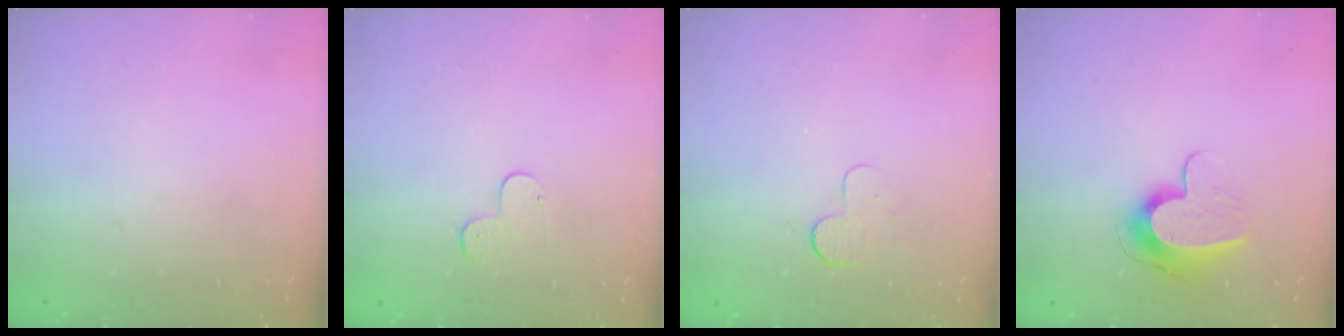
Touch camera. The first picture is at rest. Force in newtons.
{"total": 3.9, "press": 3.8, "slide": 0.4}
{"total": 4.3, "press": 4.3, "slide": 0.3}
{"total": 9.6, "press": 9.5, "slide": 1.2}